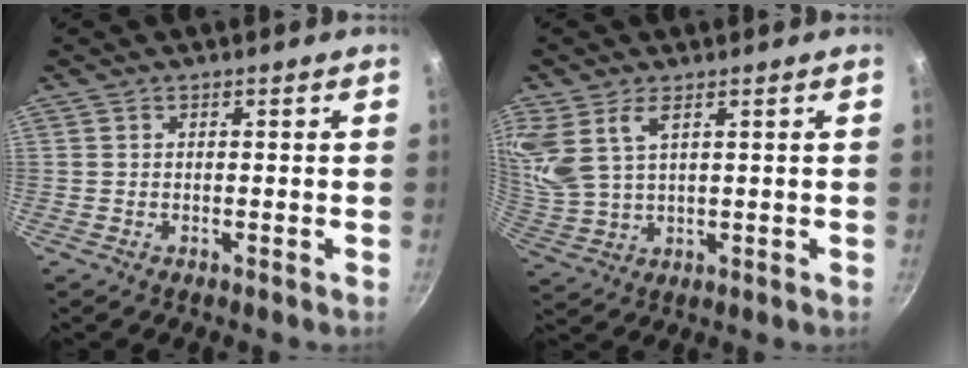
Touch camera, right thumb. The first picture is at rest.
{"total": 9.3, "force": [4.7, 4.9, 6.4], "torque": [-0.135, -0.018, 0.104]}